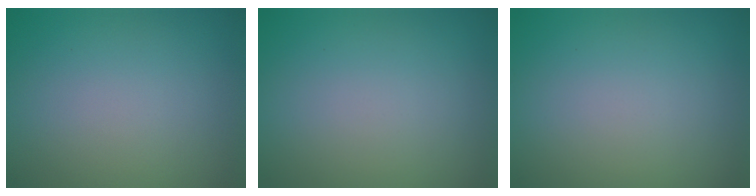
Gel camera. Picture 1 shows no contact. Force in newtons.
{"total": 0.0}
{"total": 0.0}